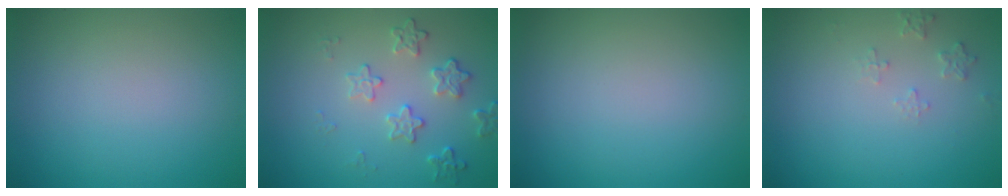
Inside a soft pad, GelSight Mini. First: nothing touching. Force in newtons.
{"total": 2.6, "press": 2.0, "slide": 1.7}
{"total": 0.0}
{"total": 1.3, "press": 1.3, "slide": 0.2}